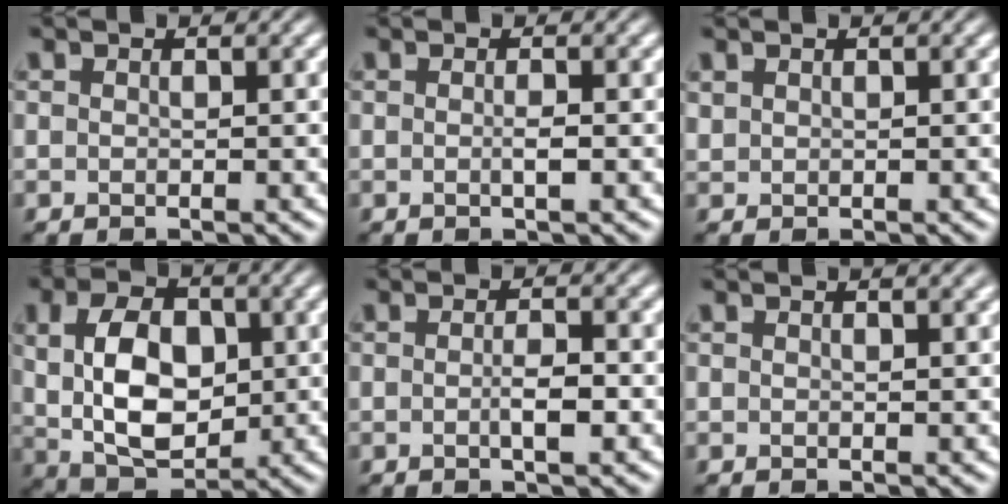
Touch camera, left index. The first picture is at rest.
{"total": 0.9, "force": [-0.1, 0.1, 0.9], "torque": [-0.017, -0.001, -0.003]}
{"total": 0.6, "force": [0.5, 0.3, 0.1], "torque": [-0.003, 0.000, 0.015]}
{"total": 7.9, "force": [0.6, 5.0, 6.1], "torque": [-0.120, 0.000, 0.013]}
{"total": 1.9, "force": [-0.3, 0.4, 1.9], "torque": [-0.033, -0.001, -0.007]}
{"total": 1.5, "force": [1.2, 0.3, 0.8], "torque": [-0.006, 0.003, 0.011]}